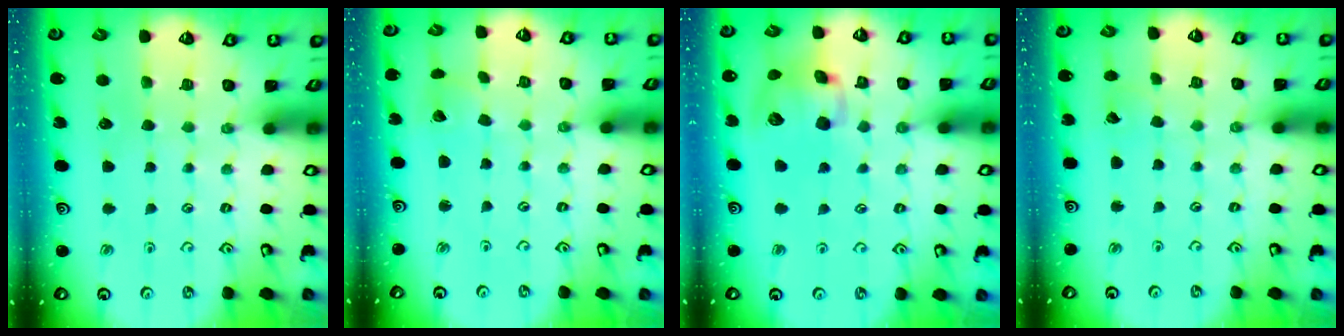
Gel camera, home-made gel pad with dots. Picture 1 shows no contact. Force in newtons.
{"total": 2.3, "press": 2.3, "slide": 0.3}
{"total": 12.0, "press": 11.8, "slide": 2.0}
{"total": 1.4, "press": 1.4, "slide": 0.0}